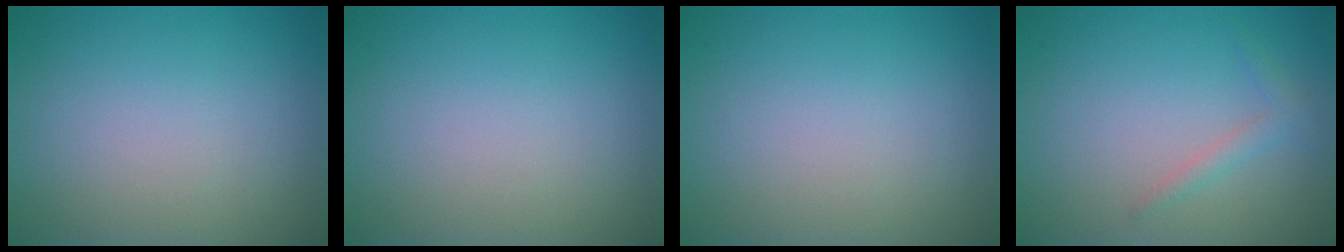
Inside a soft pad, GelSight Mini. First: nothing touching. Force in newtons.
{"total": 0.0}
{"total": 0.0}
{"total": 1.3, "press": 1.3, "slide": 0.0}